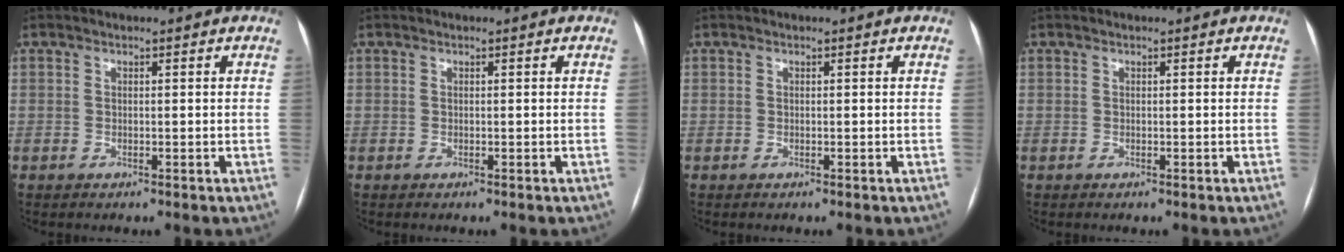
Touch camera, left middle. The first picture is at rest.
{"total": 0.0}
{"total": 0.0}
{"total": 0.0}